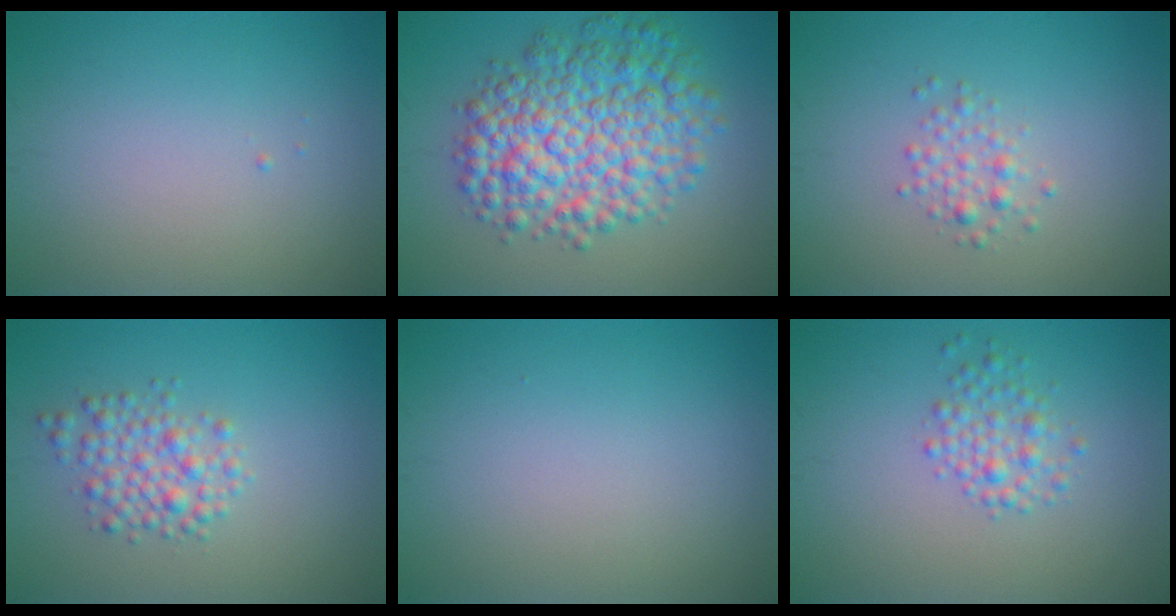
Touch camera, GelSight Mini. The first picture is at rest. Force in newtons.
{"total": 9.0, "press": 9.0, "slide": 0.2}
{"total": 1.7, "press": 1.7, "slide": 0.1}
{"total": 3.0, "press": 3.0, "slide": 0.1}
{"total": 0.0}
{"total": 2.2, "press": 2.2, "slide": 0.1}